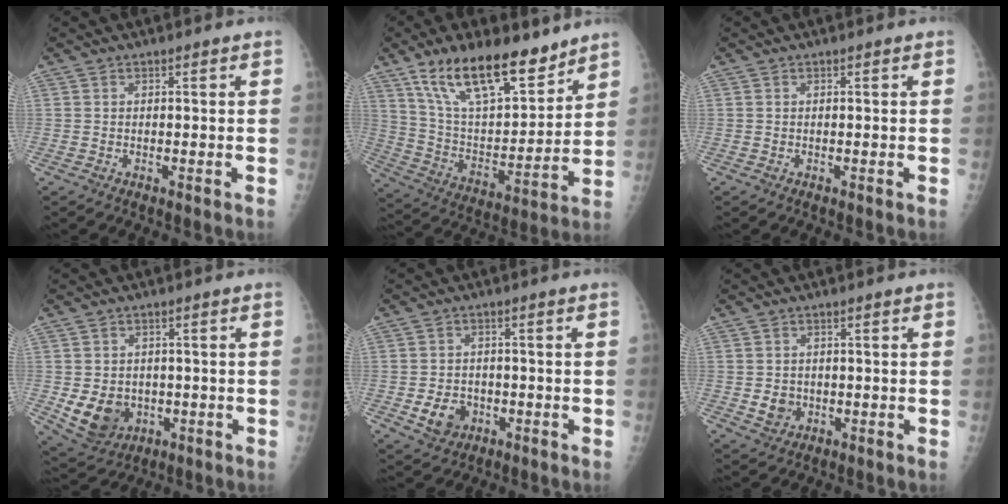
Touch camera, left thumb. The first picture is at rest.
{"total": 20.4, "force": [14.0, 8.3, 12.2], "torque": [-0.166, -0.070, 0.253]}
{"total": 0.0}
{"total": 8.7, "force": [-1.5, 7.2, 4.6], "torque": [-0.060, 0.003, -0.005]}
{"total": 5.6, "force": [-1.7, 4.6, 2.6], "torque": [-0.029, 0.007, -0.023]}
{"total": 3.4, "force": [-0.4, 3.0, 1.4], "torque": [-0.010, 0.001, 0.002]}